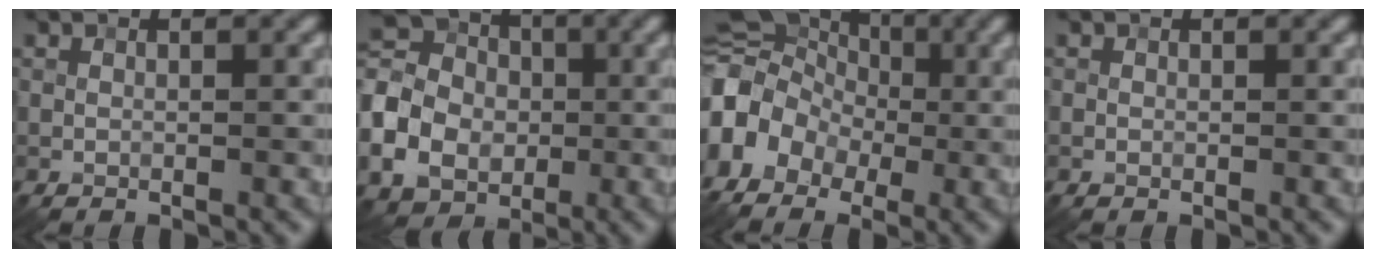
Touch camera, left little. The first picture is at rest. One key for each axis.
{"total": 9.7, "fx": -2.0, "fy": 8.1, "fz": 5.1, "tx": -0.138, "ty": -0.006, "tz": -0.047}
{"total": 7.2, "fx": -1.5, "fy": 6.3, "fz": 3.2, "tx": -0.047, "ty": 0.015, "tz": -0.049}
{"total": 0.0}